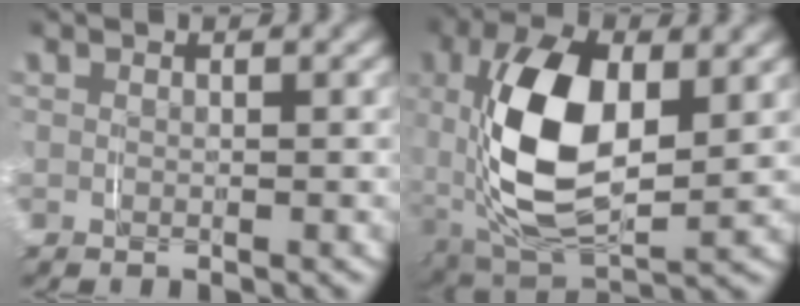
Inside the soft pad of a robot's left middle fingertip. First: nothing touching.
{"total": 10.6, "force": [0.4, 5.7, 8.9], "torque": [-0.203, -0.024, 0.022]}